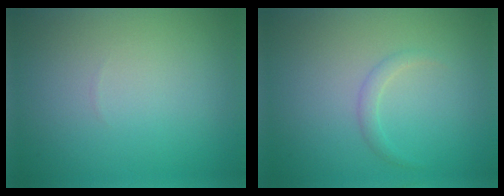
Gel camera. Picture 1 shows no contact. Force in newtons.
{"total": 1.0, "press": 1.0, "slide": 0.1}